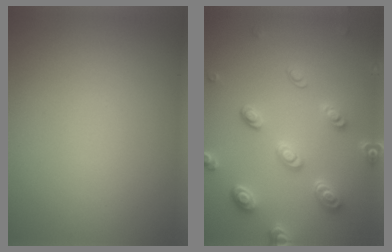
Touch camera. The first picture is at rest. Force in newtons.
{"total": 4.6, "press": 3.6, "slide": 2.8}